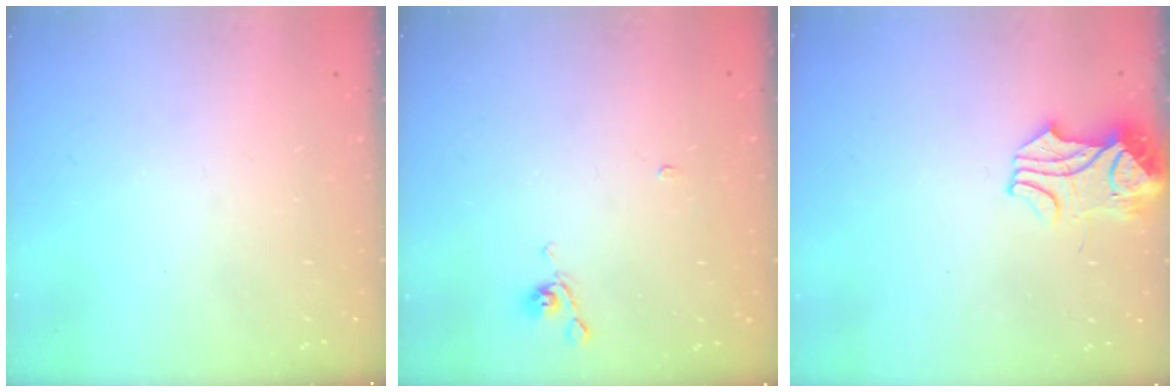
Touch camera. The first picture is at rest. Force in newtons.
{"total": 3.9, "press": 3.9, "slide": 0.3}
{"total": 3.5, "press": 3.4, "slide": 0.7}